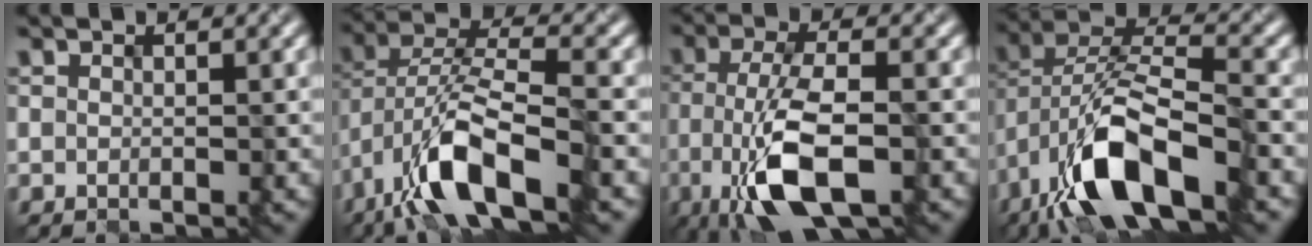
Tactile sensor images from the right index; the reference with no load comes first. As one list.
[{"total": 9.6, "force": [-5.4, 3.2, 7.2], "torque": [-0.138, 0.008, -0.102]}, {"total": 7.6, "force": [-2.8, 2.7, 6.6], "torque": [-0.135, 0.001, -0.053]}, {"total": 11.6, "force": [-6.2, 4.2, 8.8], "torque": [-0.170, 0.004, -0.115]}]